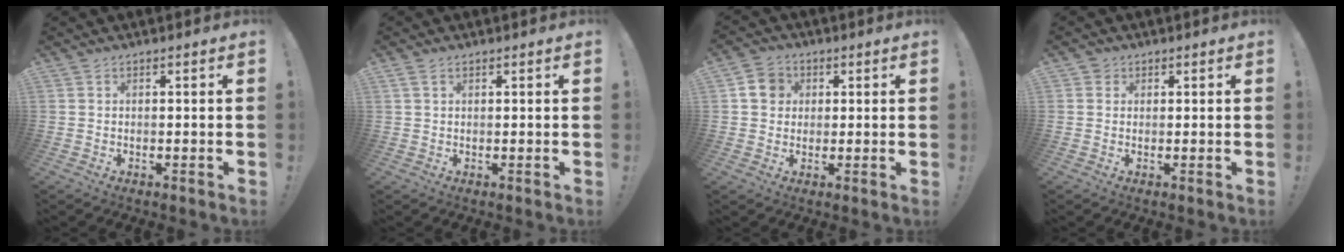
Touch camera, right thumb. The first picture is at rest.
{"total": 2.0, "force": [1.0, 1.1, 1.4], "torque": [-0.029, 0.002, 0.020]}
{"total": 6.9, "force": [1.7, 6.2, 2.6], "torque": [-0.029, 0.003, 0.035]}
{"total": 1.9, "force": [1.0, 1.5, 0.4], "torque": [-0.005, -0.001, 0.017]}